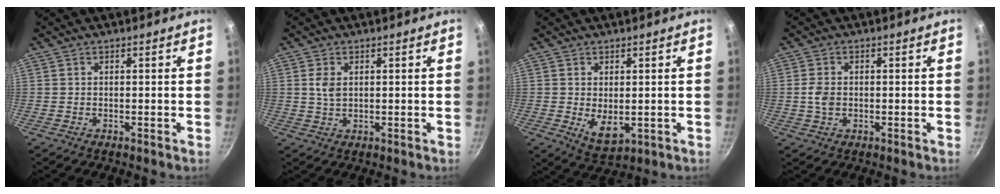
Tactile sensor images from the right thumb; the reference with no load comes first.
{"total": 3.2, "force": [0.9, 2.1, 2.3], "torque": [-0.042, -0.004, 0.018]}
{"total": 5.8, "force": [-0.1, 3.3, 4.8], "torque": [-0.072, -0.019, 0.010]}
{"total": 3.4, "force": [-0.1, 2.5, 2.3], "torque": [-0.044, 0.002, -0.004]}